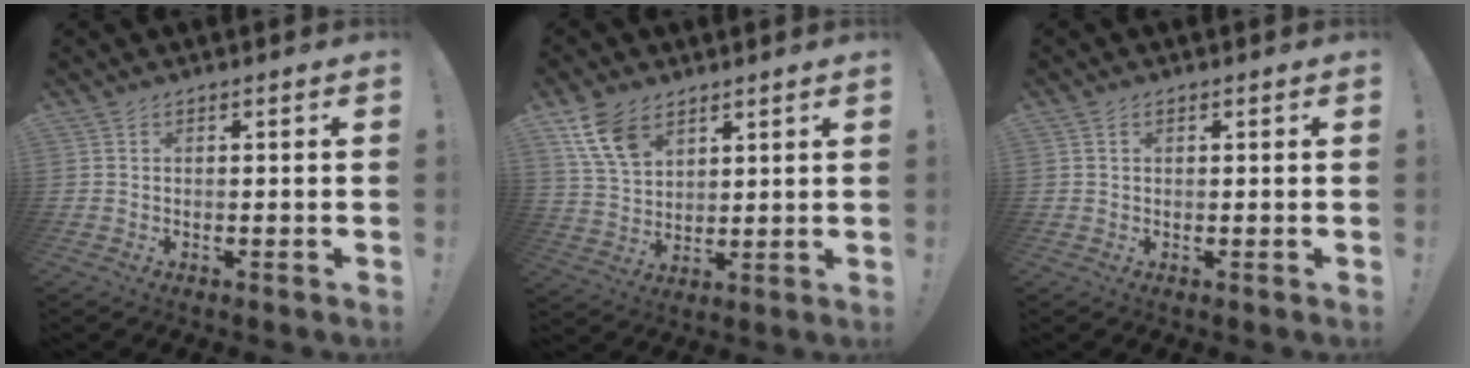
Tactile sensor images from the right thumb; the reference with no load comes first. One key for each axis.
{"total": 11.2, "fx": 6.6, "fy": 6.8, "fz": 6.0, "tx": -0.118, "ty": -0.028, "tz": 0.130}
{"total": 0.7, "fx": 0.3, "fy": 0.5, "fz": 0.3, "tx": -0.007, "ty": 0.003, "tz": 0.007}